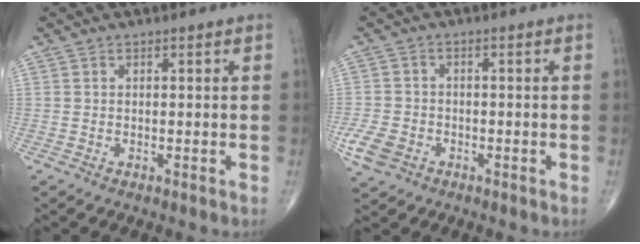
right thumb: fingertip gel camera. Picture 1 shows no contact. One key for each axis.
{"total": 5.3, "fx": -2.4, "fy": 3.9, "fz": 2.5, "tx": -0.054, "ty": 0.010, "tz": -0.042}